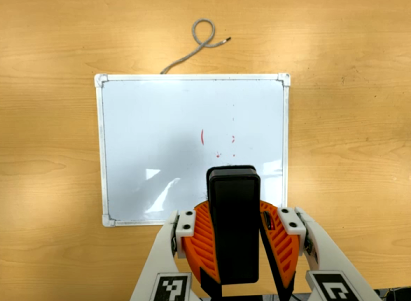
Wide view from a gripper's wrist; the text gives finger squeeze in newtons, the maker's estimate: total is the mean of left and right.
{"total": 10.2, "left": 9.6, "right": 10.7}